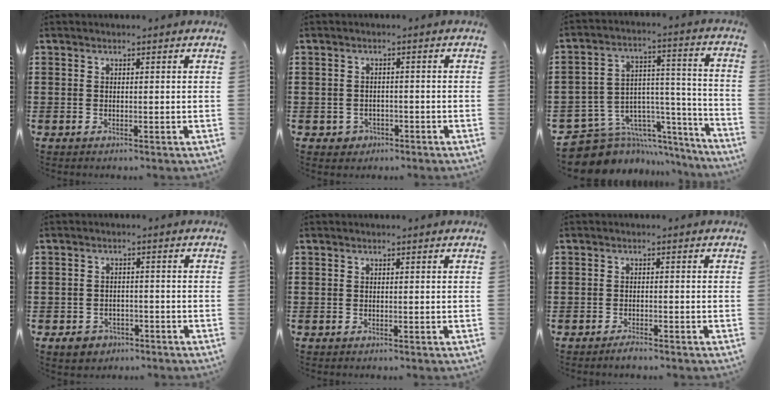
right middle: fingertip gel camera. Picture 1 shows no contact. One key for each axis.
{"total": 1.7, "fx": -1.2, "fy": 1.2, "fz": 0.1, "tx": -0.009, "ty": 0.001, "tz": -0.028}
{"total": 9.1, "fx": -7.5, "fy": 4.9, "fz": 1.7, "tx": -0.051, "ty": 0.000, "tz": -0.138}
{"total": 2.6, "fx": -2.2, "fy": 1.4, "fz": 0.3, "tx": -0.013, "ty": 0.005, "tz": -0.048}
{"total": 0.0}
{"total": 1.6, "fx": -1.5, "fy": 0.3, "fz": 0.6, "tx": -0.014, "ty": -0.001, "tz": -0.028}